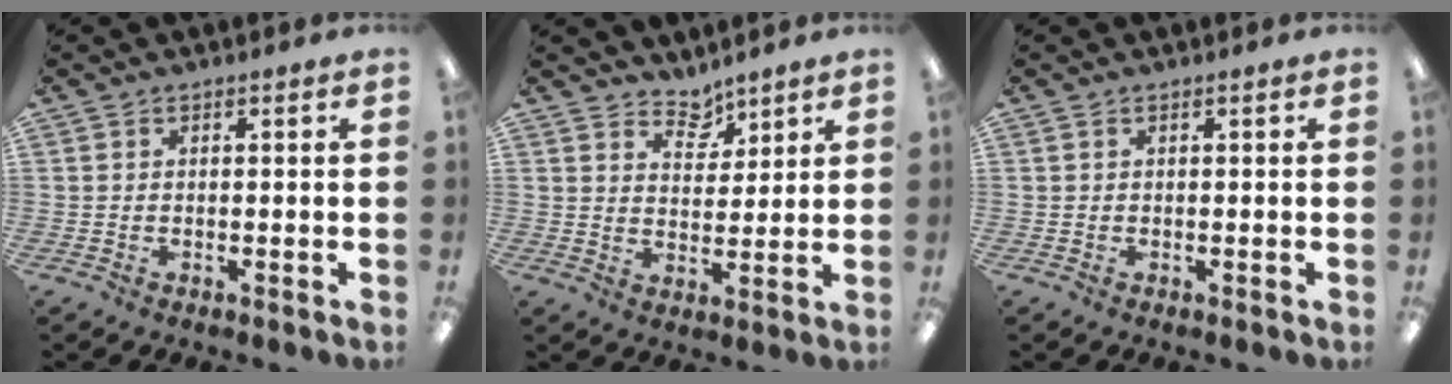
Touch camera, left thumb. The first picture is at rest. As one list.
[{"total": 5.6, "force": [4.9, 2.5, 0.7], "torque": [-0.007, -0.034, 0.089]}, {"total": 0.0}]